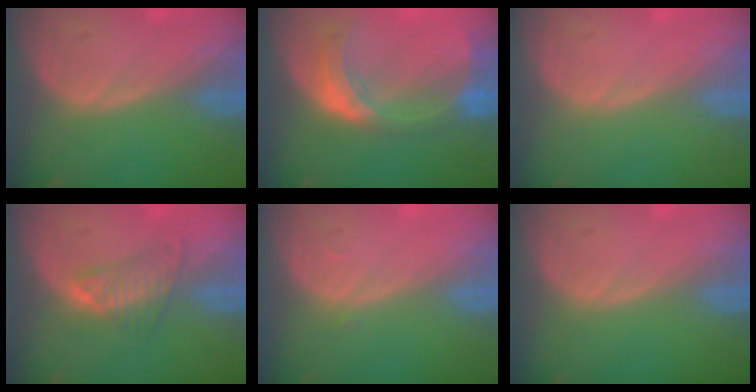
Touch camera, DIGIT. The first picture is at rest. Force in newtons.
{"total": 8.1, "press": 7.2, "slide": 3.7}
{"total": 0.0}
{"total": 4.0, "press": 4.0, "slide": 0.6}
{"total": 0.5, "press": 0.4, "slide": 0.3}
{"total": 0.0}